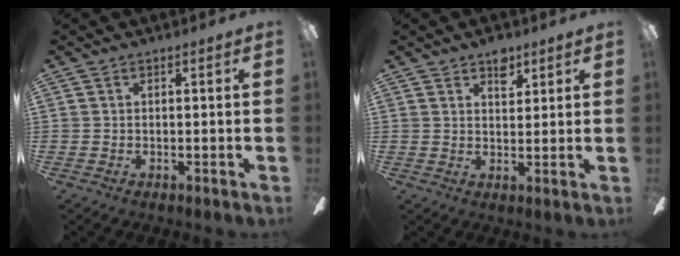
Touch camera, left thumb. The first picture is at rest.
{"total": 5.2, "force": [3.8, 2.7, 2.5], "torque": [-0.017, -0.021, 0.061]}